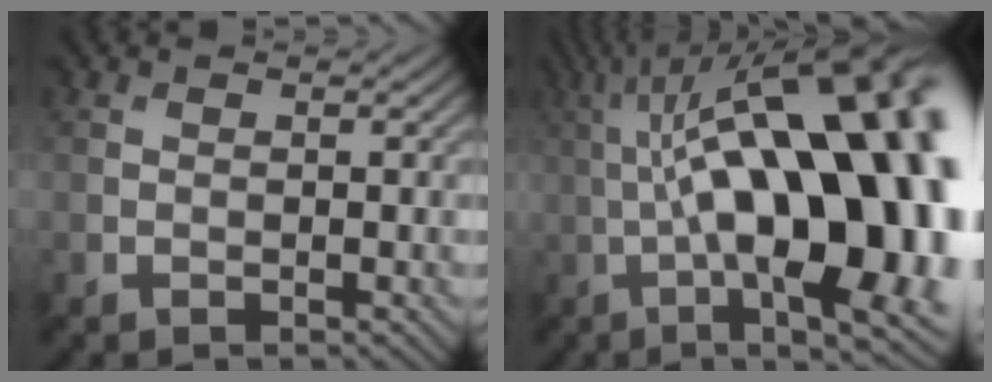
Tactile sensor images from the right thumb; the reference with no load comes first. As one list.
[{"total": 21.5, "force": [0.2, 7.8, 20.1], "torque": [-0.288, 0.036, 0.001]}]